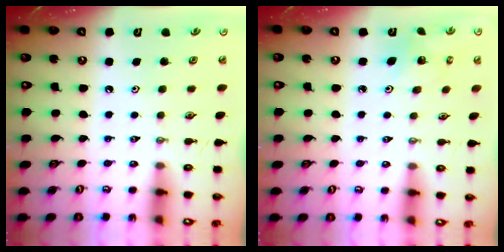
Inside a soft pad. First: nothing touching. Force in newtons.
{"total": 3.9, "press": 3.9, "slide": 0.2}